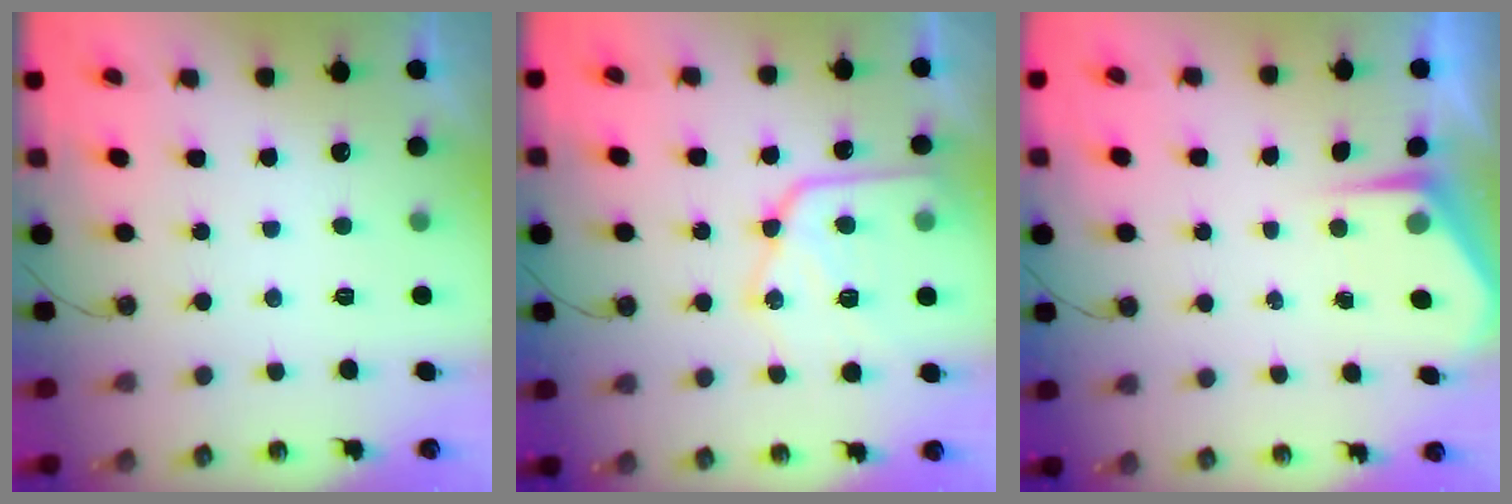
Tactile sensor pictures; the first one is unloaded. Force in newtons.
{"total": 16.6, "press": 16.5, "slide": 1.6}
{"total": 4.4, "press": 4.3, "slide": 0.4}